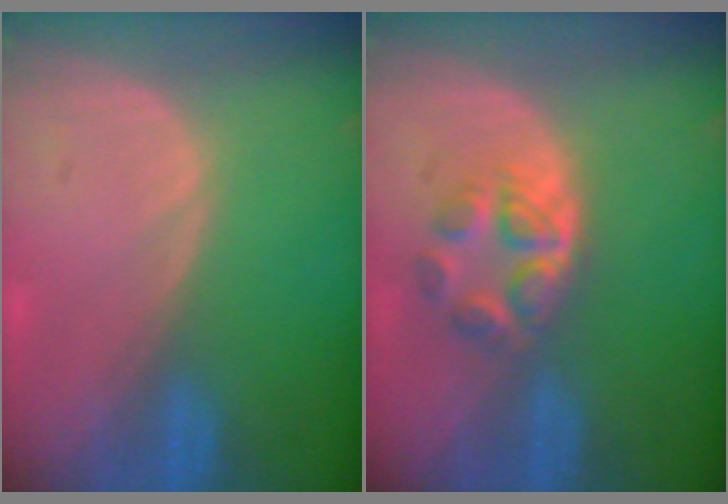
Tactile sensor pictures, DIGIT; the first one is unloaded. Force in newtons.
{"total": 5.2, "press": 4.8, "slide": 2.0}